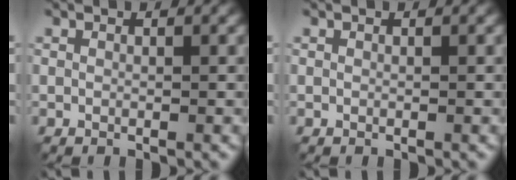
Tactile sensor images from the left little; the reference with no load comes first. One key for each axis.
{"total": 0.0}